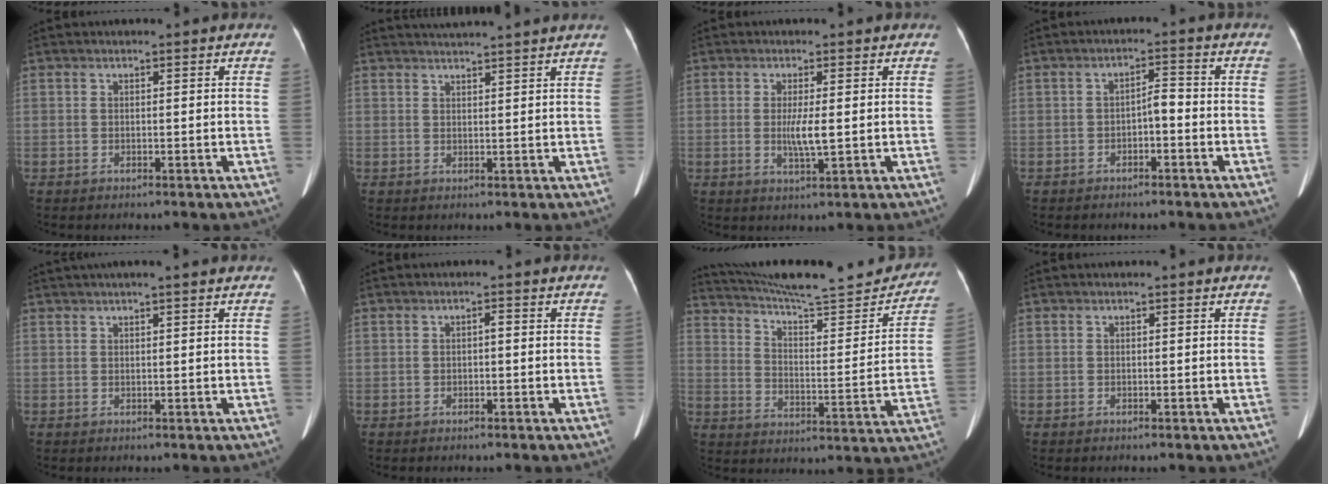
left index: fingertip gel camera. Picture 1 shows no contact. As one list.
[{"total": 7.2, "force": [6.6, -1.1, 2.6], "torque": [-0.035, 0.024, 0.081]}, {"total": 3.5, "force": [-0.1, 0.2, 3.5], "torque": [-0.072, -0.007, 0.002]}, {"total": 2.7, "force": [-1.1, 0.9, 2.3], "torque": [-0.036, 0.013, -0.018]}, {"total": 5.4, "force": [4.4, -0.1, 3.1], "torque": [-0.045, 0.036, 0.062]}, {"total": 0.9, "force": [-0.2, 0.3, 0.8], "torque": [-0.011, 0.003, -0.004]}, {"total": 25.8, "force": [23.5, 3.6, 10.1], "torque": [-0.154, -0.043, 0.316]}, {"total": 0.0}]